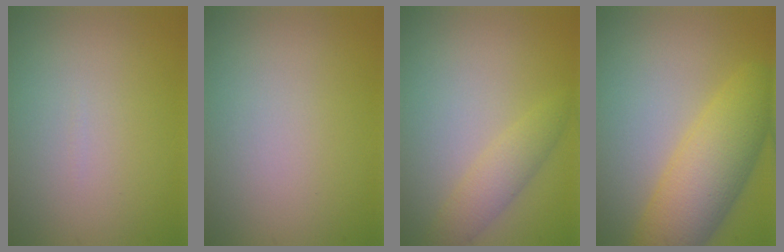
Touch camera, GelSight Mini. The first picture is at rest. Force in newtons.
{"total": 0.0}
{"total": 2.5, "press": 2.5, "slide": 0.2}
{"total": 7.6, "press": 7.6, "slide": 0.2}